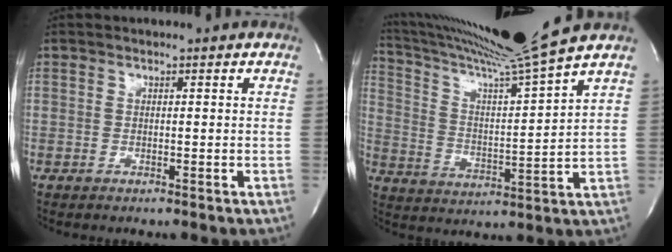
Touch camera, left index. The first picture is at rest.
{"total": 16.5, "force": [14.3, -3.8, 7.3], "torque": [-0.136, -0.041, 0.239]}